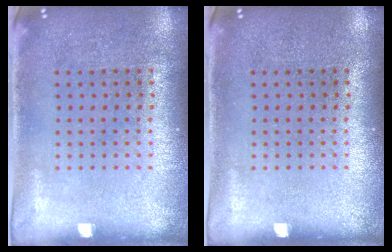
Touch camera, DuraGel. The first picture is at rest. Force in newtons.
{"total": 0.0}